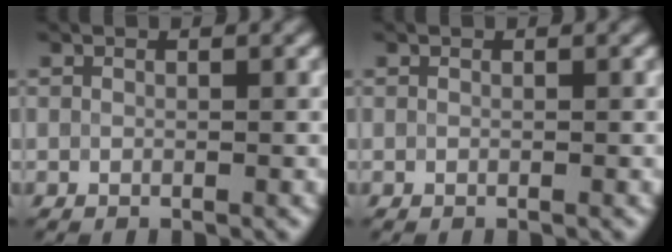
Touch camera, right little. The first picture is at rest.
{"total": 0.0}